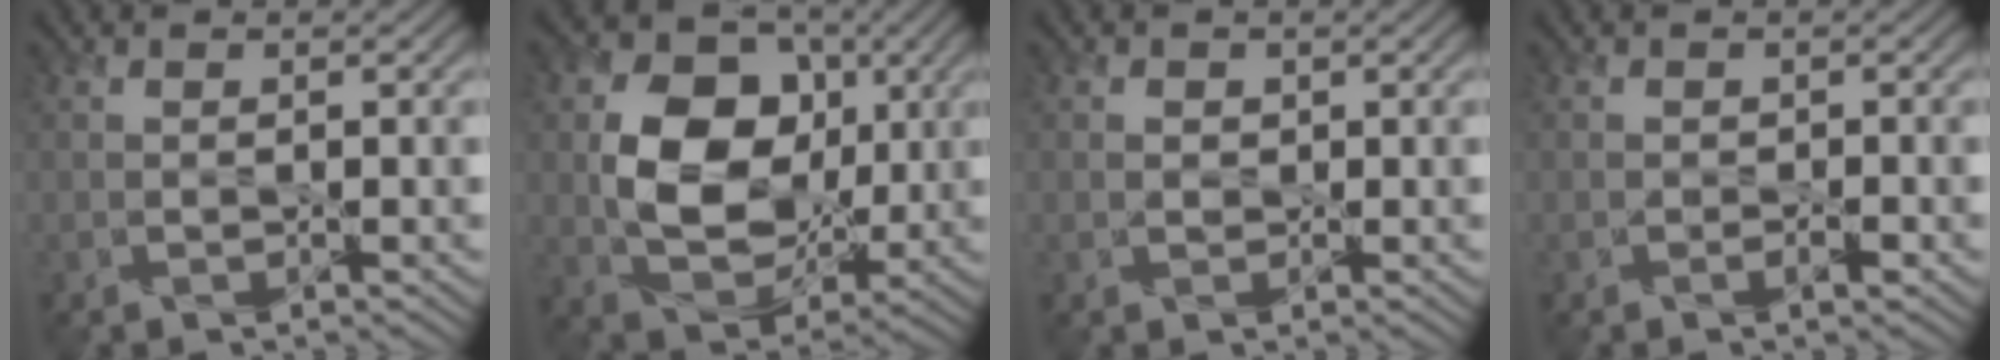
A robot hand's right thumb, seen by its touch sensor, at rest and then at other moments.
{"total": 11.7, "force": [1.1, 8.9, 7.4], "torque": [-0.144, -0.003, 0.019]}
{"total": 0.8, "force": [0.2, 0.8, -0.1], "torque": [-0.001, -0.001, 0.004]}
{"total": 0.6, "force": [-0.3, 0.4, 0.2], "torque": [0.000, 0.000, -0.004]}